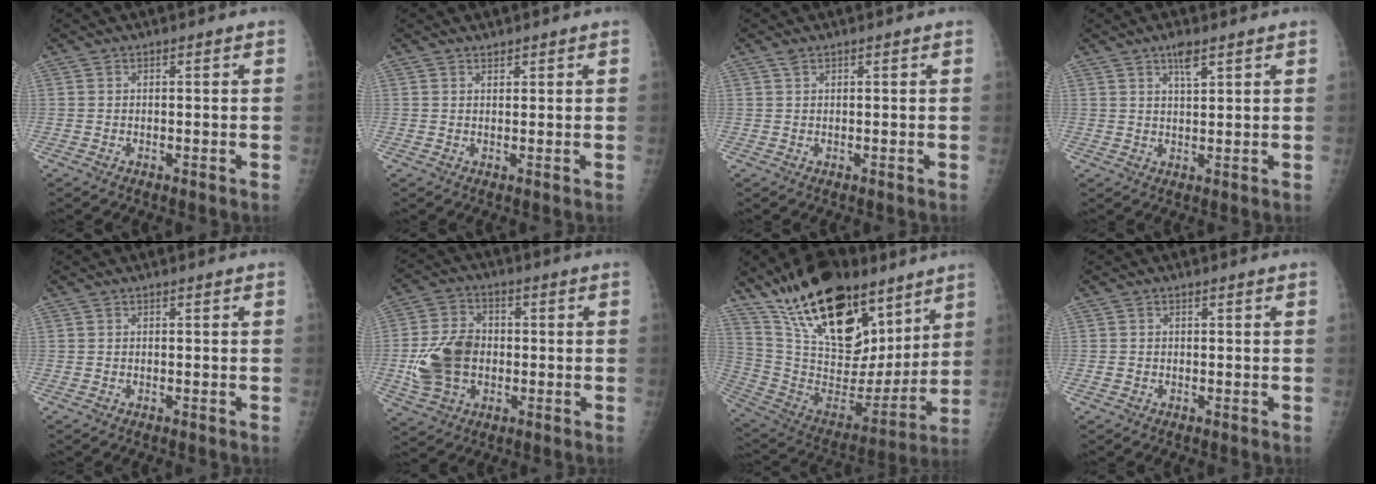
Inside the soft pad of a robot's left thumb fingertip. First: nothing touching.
{"total": 0.9, "force": [0.8, 0.4, 0.2], "torque": [0.003, -0.006, 0.012]}
{"total": 0.8, "force": [0.6, 0.3, 0.5], "torque": [-0.012, 0.008, 0.014]}
{"total": 3.5, "force": [2.2, 0.9, 2.6], "torque": [-0.042, -0.009, 0.040]}
{"total": 0.0}
{"total": 12.2, "force": [-1.3, 9.0, 8.1], "torque": [-0.136, 0.013, -0.019]}
{"total": 29.1, "force": [18.5, 13.8, 17.6], "torque": [-0.262, -0.054, 0.318]}
{"total": 0.8, "force": [-0.3, 0.7, 0.3], "torque": [-0.002, 0.002, -0.005]}